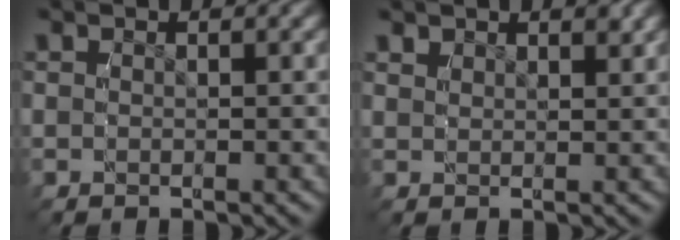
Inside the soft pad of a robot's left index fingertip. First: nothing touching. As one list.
[{"total": 1.3, "force": [1.3, 0.1, 0.1], "torque": [0.004, -0.001, 0.029]}]